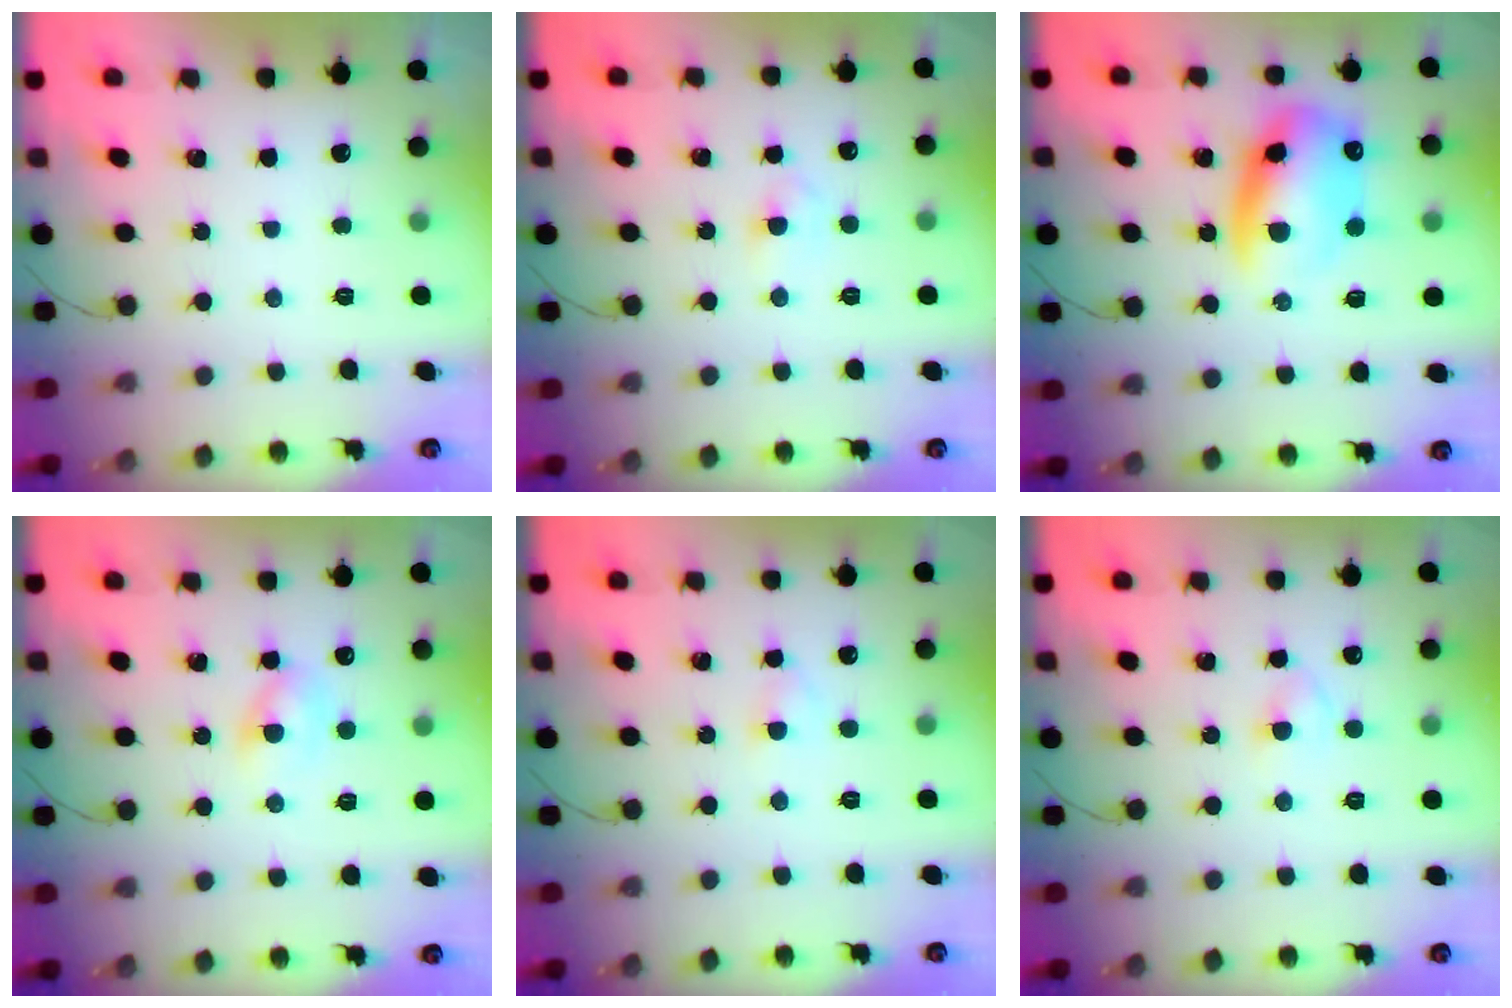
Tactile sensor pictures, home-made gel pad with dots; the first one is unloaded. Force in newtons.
{"total": 2.4, "press": 2.1, "slide": 1.0}
{"total": 13.5, "press": 13.2, "slide": 3.0}
{"total": 3.2, "press": 2.9, "slide": 1.3}
{"total": 2.1, "press": 1.9, "slide": 0.9}
{"total": 2.3, "press": 2.1, "slide": 1.0}